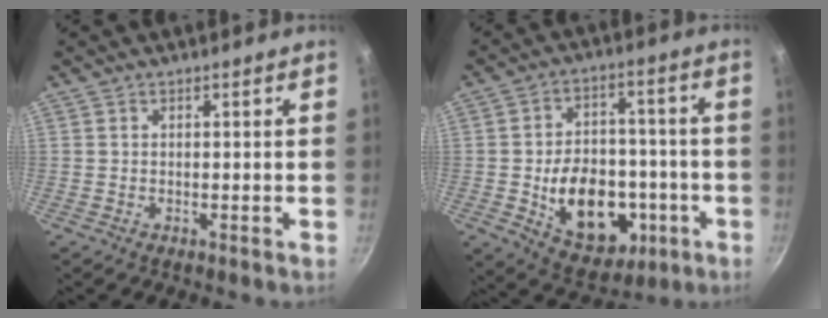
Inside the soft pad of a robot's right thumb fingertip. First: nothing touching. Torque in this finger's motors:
{"motor_torque": [-0.19, 0.86, 0.07, 0.20, 0.14]}